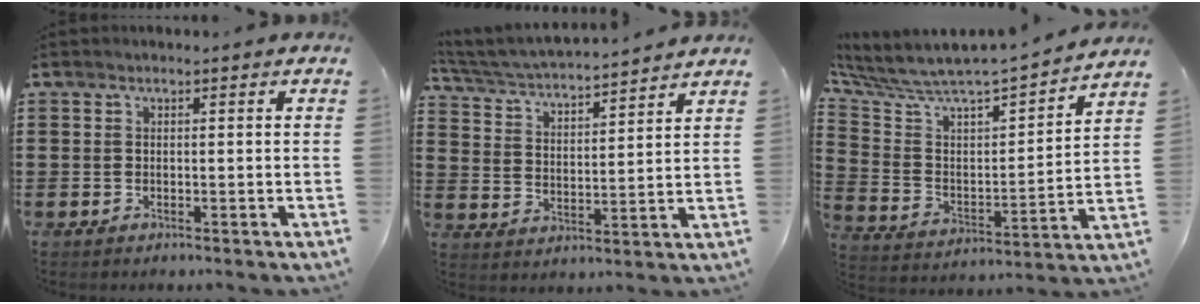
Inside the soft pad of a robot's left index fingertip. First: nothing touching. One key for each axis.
{"total": 4.1, "fx": 4.0, "fy": -0.2, "fz": 1.0, "tx": -0.040, "ty": -0.031, "tz": 0.062}
{"total": 5.2, "fx": 4.9, "fy": 0.7, "fz": 1.5, "tx": -0.061, "ty": -0.059, "tz": 0.075}